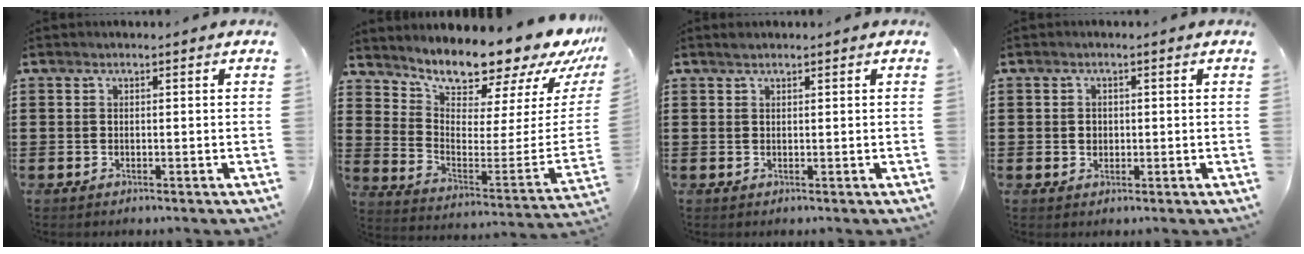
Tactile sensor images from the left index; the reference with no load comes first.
{"total": 10.6, "force": [10.2, 1.2, 2.8], "torque": [-0.067, -0.105, 0.165]}
{"total": 1.0, "force": [0.9, 0.3, 0.3], "torque": [-0.007, 0.003, 0.016]}
{"total": 1.4, "force": [0.2, 1.2, 0.6], "torque": [-0.015, 0.009, 0.003]}